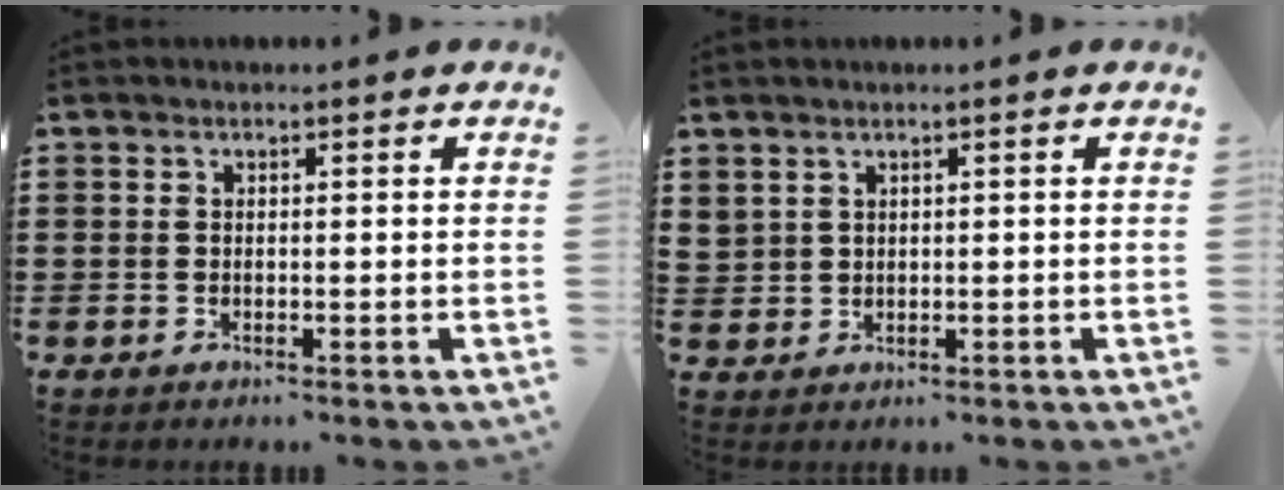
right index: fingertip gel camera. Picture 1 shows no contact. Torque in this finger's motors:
{"motor_torque": [0.10, 0.04, 0.04, 0.06]}